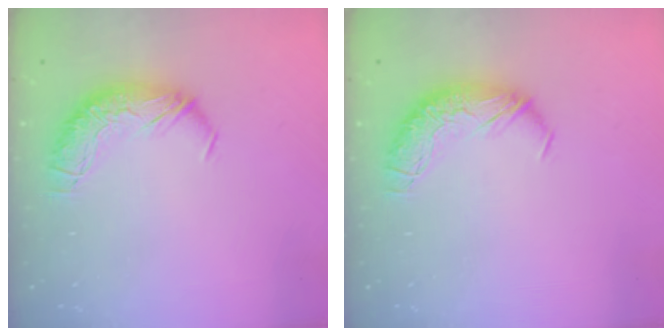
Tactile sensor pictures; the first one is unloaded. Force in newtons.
{"total": 0.0}